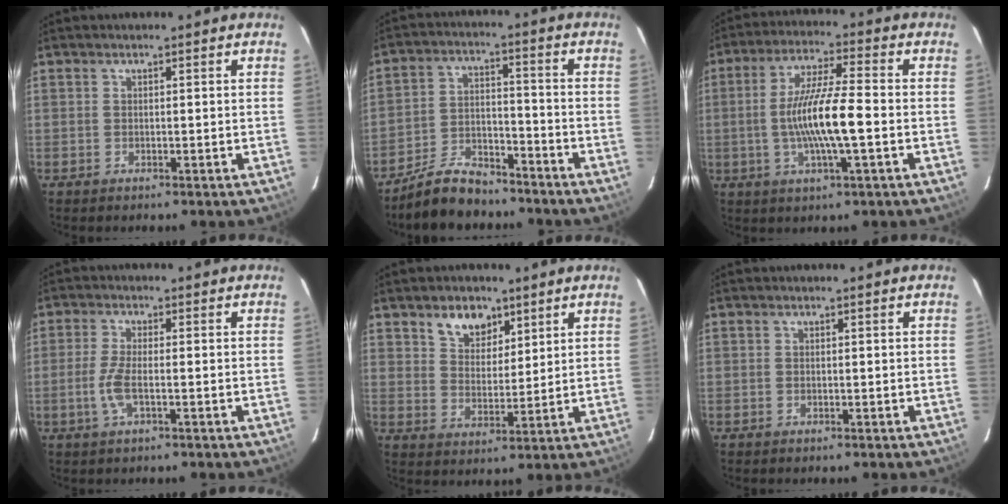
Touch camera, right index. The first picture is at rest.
{"total": 9.8, "force": [-8.4, 4.0, 3.1], "torque": [-0.083, 0.016, -0.141]}
{"total": 11.6, "force": [-2.0, 1.2, 11.4], "torque": [-0.217, -0.002, -0.037]}
{"total": 4.9, "force": [-1.6, 1.1, 4.5], "torque": [-0.100, -0.003, -0.034]}
{"total": 7.0, "force": [4.5, 4.4, 3.0], "torque": [-0.044, 0.008, 0.086]}
{"total": 0.0}